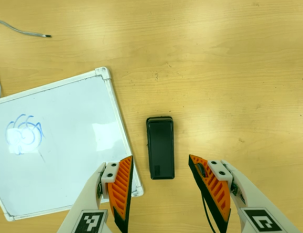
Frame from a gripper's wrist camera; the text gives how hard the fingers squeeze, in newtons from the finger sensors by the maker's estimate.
{"total": 0.0}